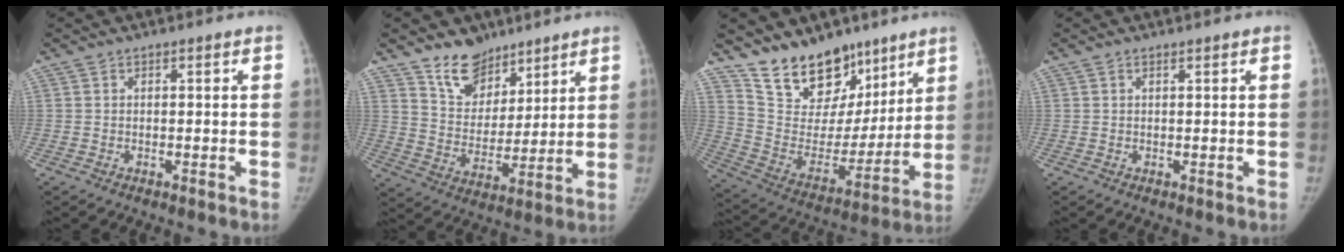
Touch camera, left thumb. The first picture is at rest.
{"total": 11.1, "force": [8.3, 6.7, 3.0], "torque": [-0.019, -0.064, 0.159]}
{"total": 20.0, "force": [14.6, 11.1, 7.8], "torque": [-0.072, -0.087, 0.253]}
{"total": 0.6, "force": [0.5, 0.1, 0.3], "torque": [-0.009, 0.000, 0.010]}